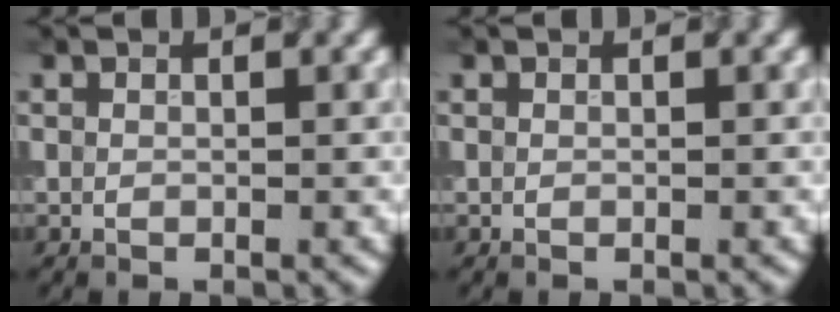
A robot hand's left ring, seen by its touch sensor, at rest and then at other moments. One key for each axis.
{"total": 0.0}